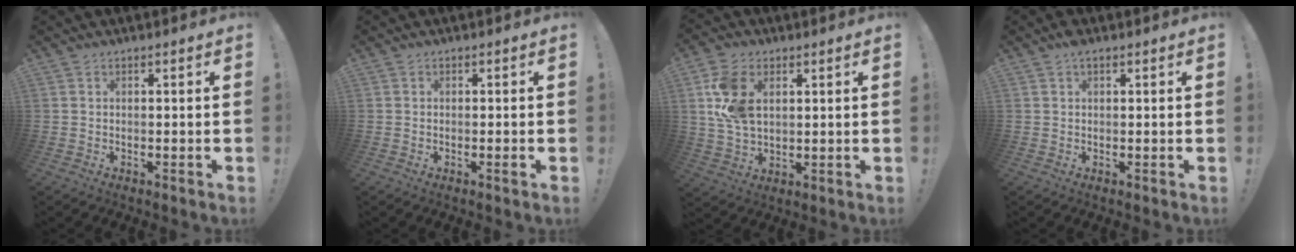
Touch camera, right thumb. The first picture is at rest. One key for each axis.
{"total": 1.2, "fx": -0.4, "fy": -0.1, "fz": 1.1, "tx": -0.019, "ty": 0.000, "tz": -0.008}
{"total": 12.6, "fx": 3.7, "fy": 8.2, "fz": 8.7, "tx": -0.161, "ty": -0.002, "tz": 0.074}
{"total": 1.6, "fx": 0.9, "fy": 0.8, "fz": 1.1, "tx": -0.023, "ty": 0.001, "tz": 0.017}